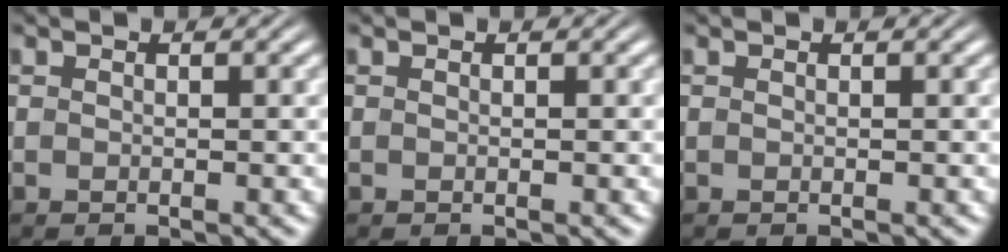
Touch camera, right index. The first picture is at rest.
{"total": 0.0}
{"total": 0.0}